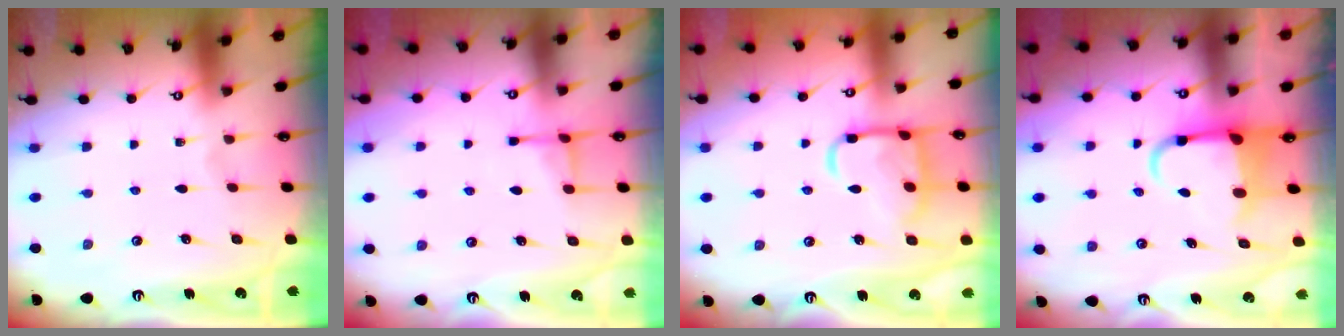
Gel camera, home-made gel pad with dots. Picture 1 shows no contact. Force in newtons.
{"total": 4.2, "press": 4.1, "slide": 0.6}
{"total": 13.8, "press": 13.7, "slide": 1.1}
{"total": 5.9, "press": 5.7, "slide": 1.4}